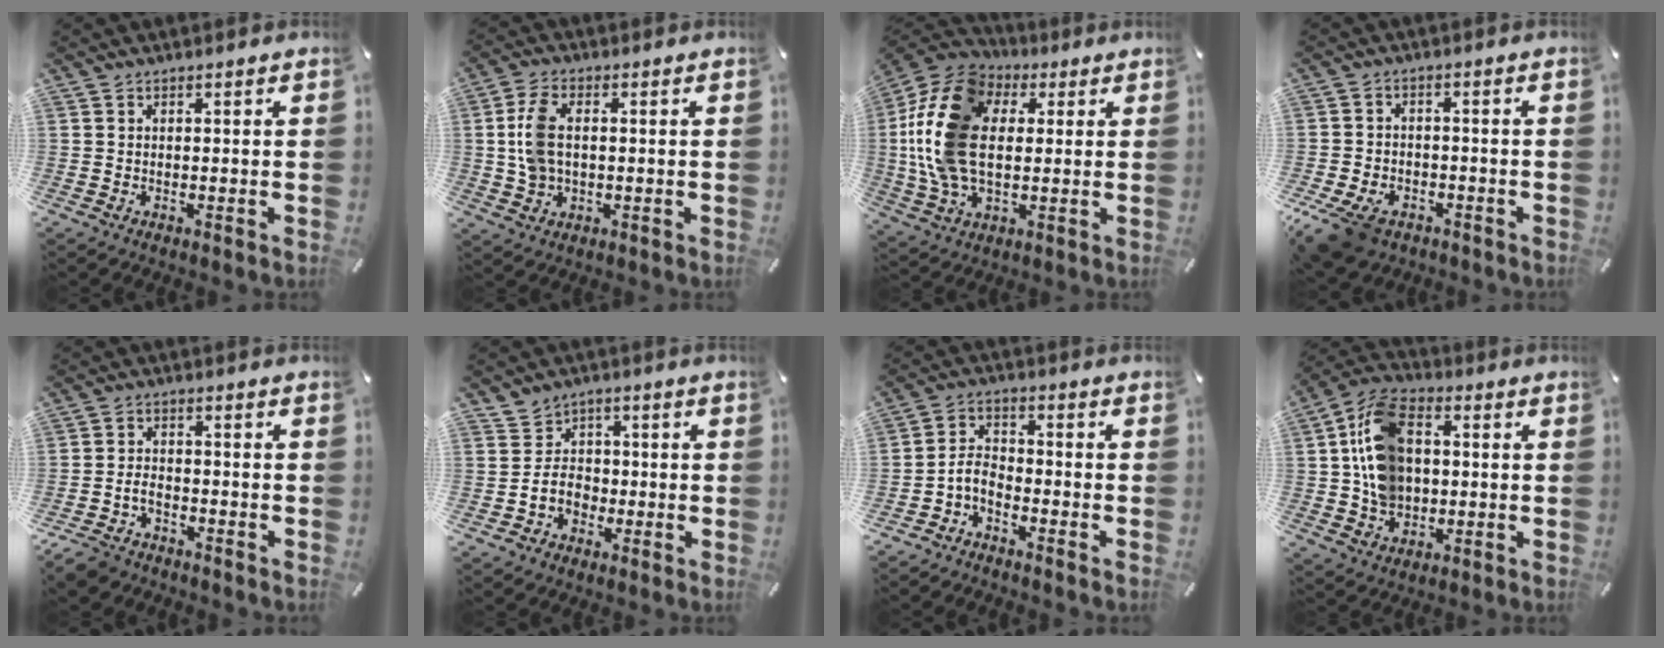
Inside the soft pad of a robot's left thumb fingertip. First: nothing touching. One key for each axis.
{"total": 7.7, "fx": 0.5, "fy": 5.0, "fz": 5.7, "tx": -0.137, "ty": 0.007, "tz": 0.006}
{"total": 17.9, "fx": 2.1, "fy": 12.4, "fz": 12.7, "tx": -0.303, "ty": 0.010, "tz": 0.036}
{"total": 8.8, "fx": -5.3, "fy": 5.6, "fz": 4.3, "tx": -0.102, "ty": 0.021, "tz": -0.098}
{"total": 4.6, "fx": -3.2, "fy": 2.8, "fz": 1.8, "tx": -0.042, "ty": 0.016, "tz": -0.063}
{"total": 6.9, "fx": -0.7, "fy": 6.6, "fz": 1.9, "tx": -0.023, "ty": 0.015, "tz": -0.011}
{"total": 4.9, "fx": -3.3, "fy": 2.7, "fz": 2.5, "tx": -0.061, "ty": 0.012, "tz": -0.068}
{"total": 13.2, "fx": 0.9, "fy": 10.4, "fz": 8.0, "tx": -0.172, "ty": 0.020, "tz": 0.019}